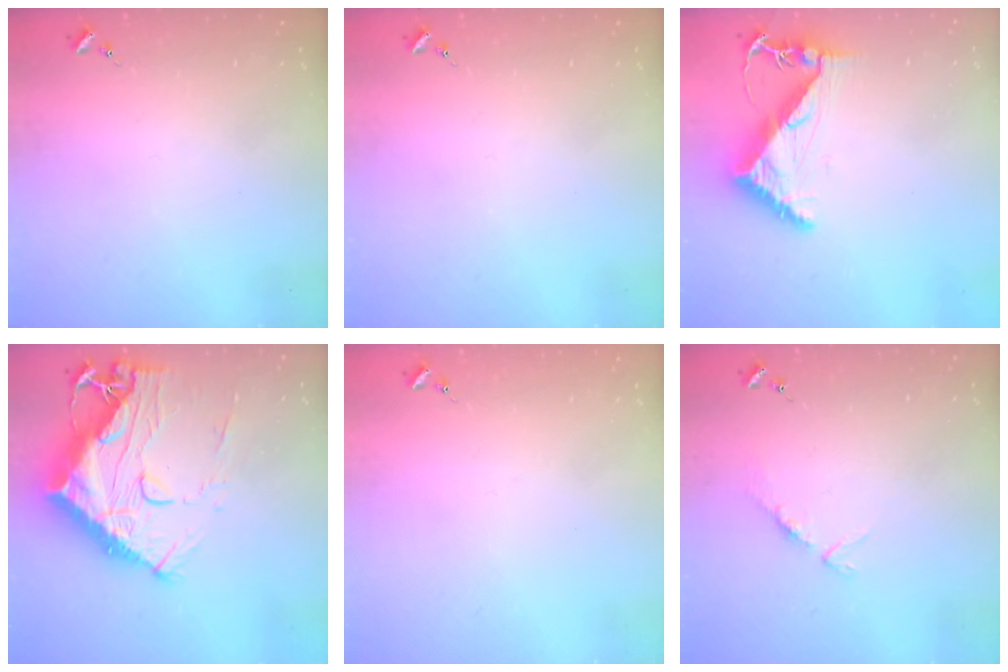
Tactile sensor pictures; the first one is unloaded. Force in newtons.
{"total": 0.0}
{"total": 6.8, "press": 6.8, "slide": 0.9}
{"total": 23.2, "press": 23.1, "slide": 2.2}
{"total": 0.0}
{"total": 5.9, "press": 5.9, "slide": 0.5}